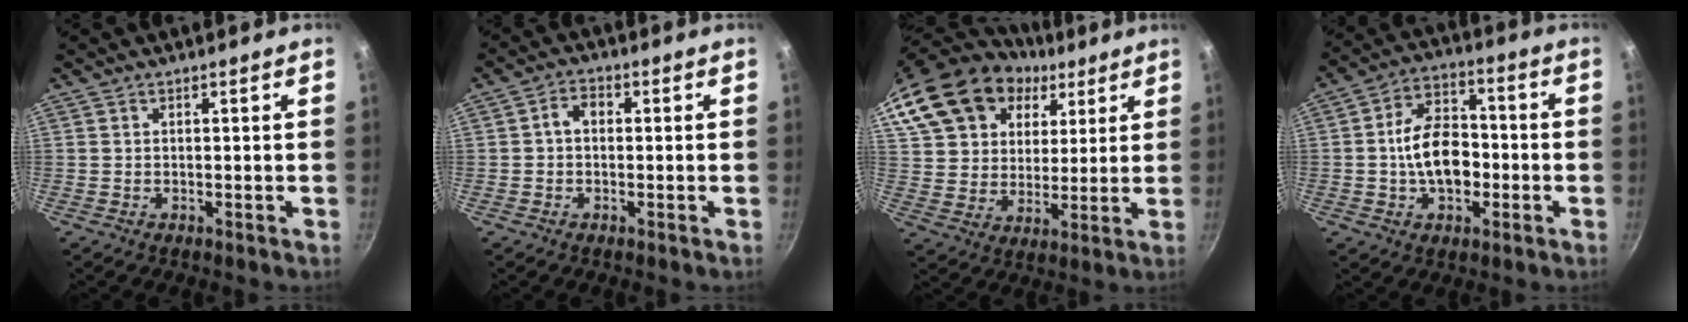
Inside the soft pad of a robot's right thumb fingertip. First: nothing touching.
{"total": 3.3, "force": [0.1, 2.4, 2.3], "torque": [-0.032, 0.010, -0.006]}
{"total": 22.9, "force": [11.3, 16.4, 11.4], "torque": [-0.214, 0.011, 0.205]}
{"total": 12.7, "force": [-1.8, 8.6, 9.1], "torque": [-0.122, 0.032, -0.039]}